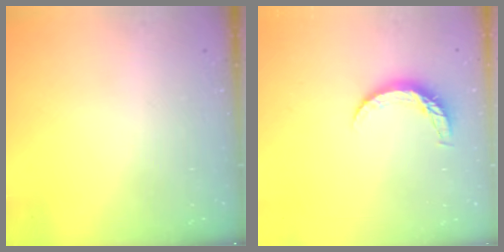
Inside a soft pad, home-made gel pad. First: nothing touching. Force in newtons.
{"total": 6.6, "press": 6.5, "slide": 0.6}